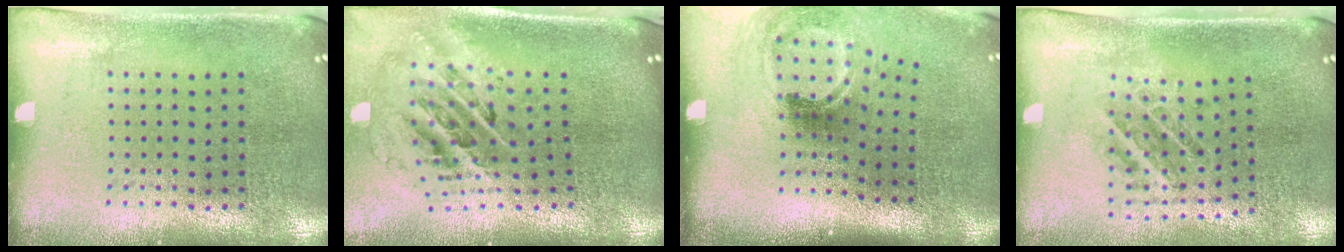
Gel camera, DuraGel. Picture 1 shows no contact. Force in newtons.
{"total": 2.7, "press": 1.8, "slide": 2.0}
{"total": 2.0, "press": 1.3, "slide": 1.5}
{"total": 1.1, "press": 1.1, "slide": 0.2}